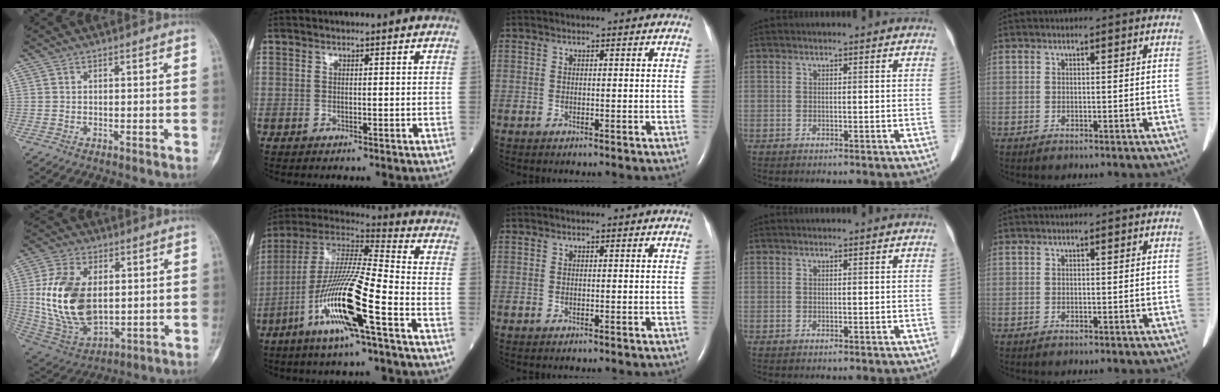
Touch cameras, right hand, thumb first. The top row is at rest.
{"thumb": {"total": 18.2, "force": [2.0, 11.2, 14.2], "torque": [-0.262, -0.011, 0.053]}, "index": {"total": 17.2, "force": [-7.0, 0.7, 15.6], "torque": [-0.322, -0.014, -0.137]}}